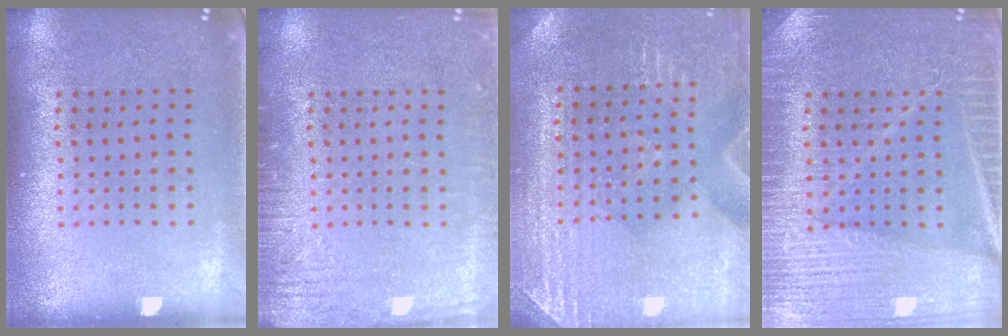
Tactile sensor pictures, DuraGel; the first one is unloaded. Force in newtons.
{"total": 2.5, "press": 2.5, "slide": 0.3}
{"total": 3.0, "press": 2.9, "slide": 0.2}
{"total": 4.0, "press": 3.7, "slide": 1.5}